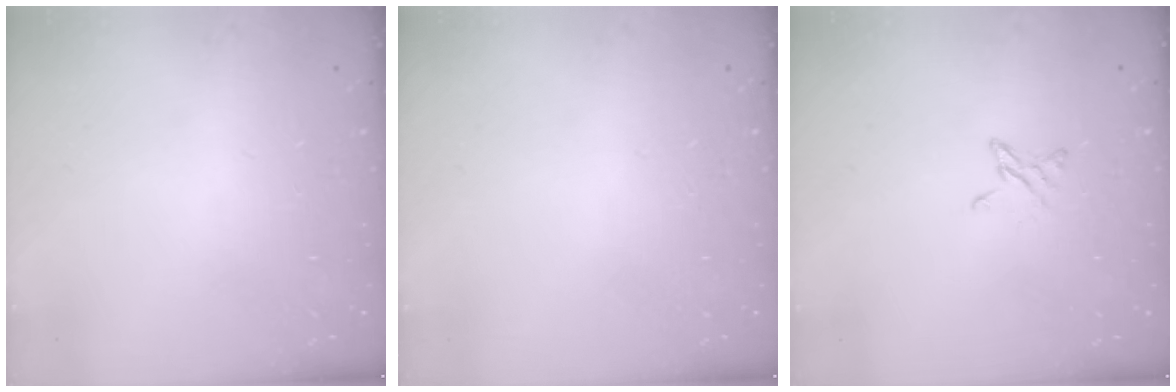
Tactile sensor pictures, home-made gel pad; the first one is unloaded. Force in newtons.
{"total": 0.0}
{"total": 4.2, "press": 4.2, "slide": 0.5}